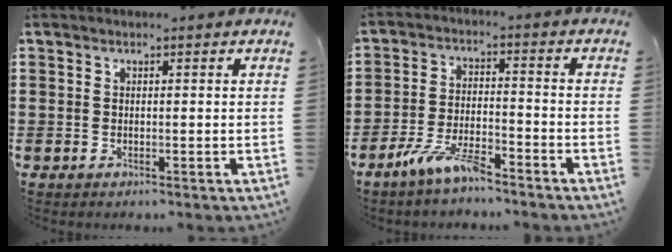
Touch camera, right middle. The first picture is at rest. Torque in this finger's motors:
{"motor_torque": [2.14, 0.00, 0.52, 0.16]}